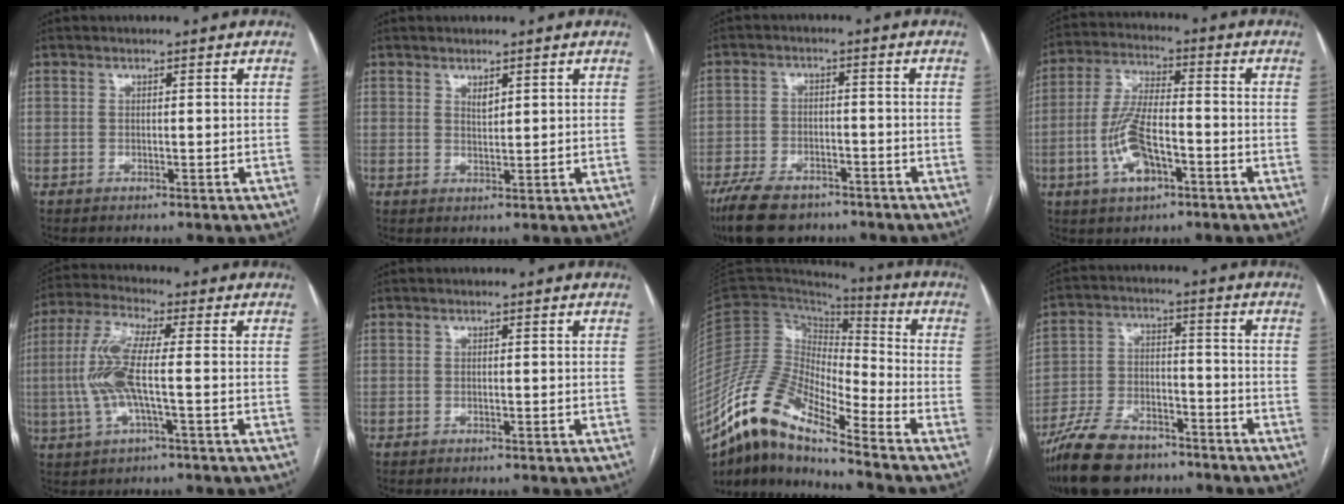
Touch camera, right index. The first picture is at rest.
{"total": 1.4, "force": [0.9, 0.5, 0.9], "torque": [-0.017, -0.004, 0.020]}
{"total": 10.7, "force": [-8.1, 4.6, 5.3], "torque": [-0.099, -0.010, -0.131]}
{"total": 10.3, "force": [-3.7, 3.7, 8.9], "torque": [-0.194, 0.005, -0.067]}
{"total": 9.7, "force": [-1.1, 1.3, 9.5], "torque": [-0.213, 0.009, -0.027]}
{"total": 0.0}
{"total": 14.4, "force": [-11.0, 2.8, 8.9], "torque": [-0.183, 0.017, -0.206]}
{"total": 14.0, "force": [-10.8, 5.7, 6.9], "torque": [-0.135, -0.008, -0.190]}